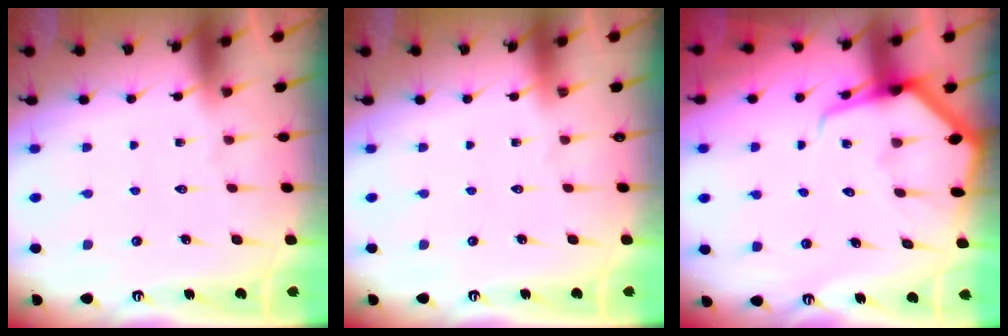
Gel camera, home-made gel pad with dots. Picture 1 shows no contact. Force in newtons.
{"total": 0.0}
{"total": 6.8, "press": 6.7, "slide": 0.8}